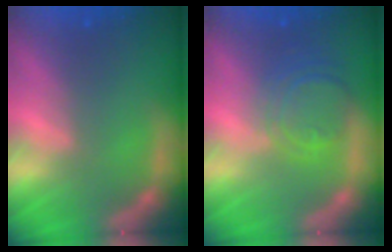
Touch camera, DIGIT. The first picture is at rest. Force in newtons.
{"total": 5.0}